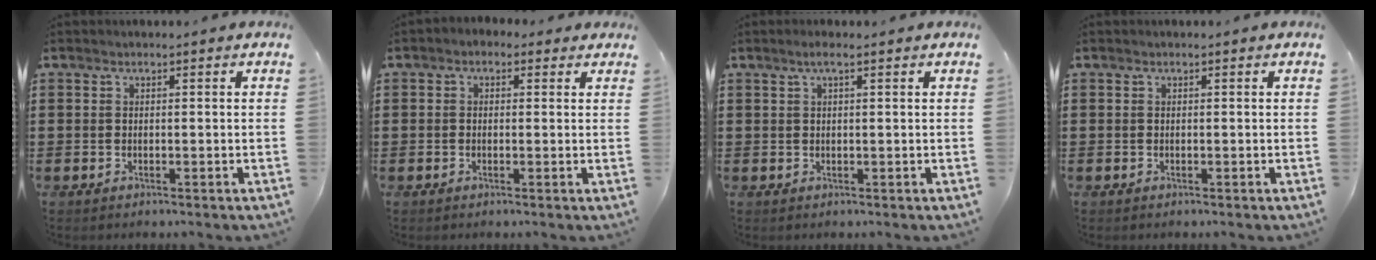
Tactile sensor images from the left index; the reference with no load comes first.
{"total": 1.2, "force": [0.0, 1.1, 0.5], "torque": [-0.014, 0.007, -0.003]}
{"total": 1.6, "force": [0.8, 0.2, 1.4], "torque": [-0.028, 0.002, 0.014]}
{"total": 0.0}